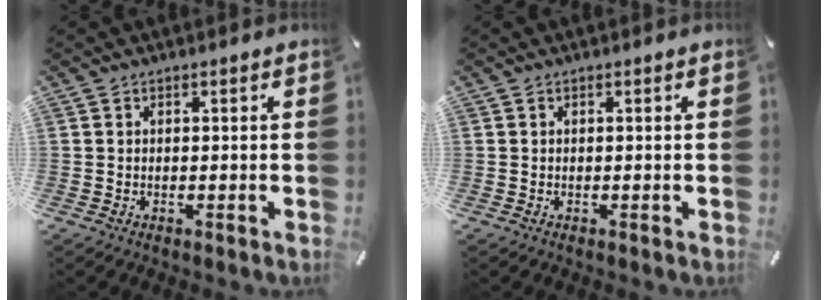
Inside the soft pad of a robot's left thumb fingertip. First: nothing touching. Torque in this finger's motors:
{"motor_torque": [0.00, 0.00, -0.03, 0.03, 0.00]}